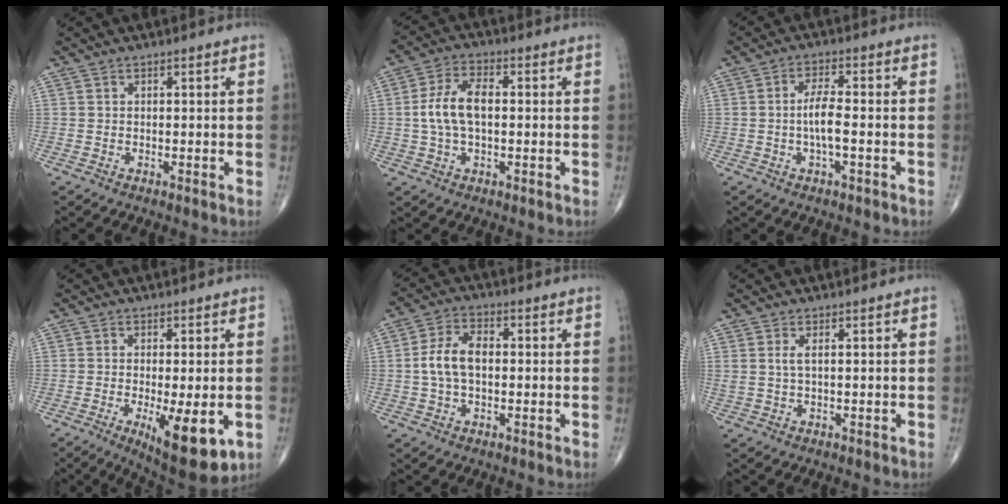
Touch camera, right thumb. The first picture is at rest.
{"total": 8.5, "force": [0.1, 4.4, 7.2], "torque": [-0.146, 0.017, -0.003]}
{"total": 4.7, "force": [-0.9, 1.1, 4.5], "torque": [-0.096, 0.012, -0.019]}
{"total": 11.7, "force": [-3.5, 3.6, 10.5], "torque": [-0.153, -0.023, -0.043]}
{"total": 7.4, "force": [-0.1, 4.4, 5.9], "torque": [-0.117, 0.018, -0.007]}
{"total": 1.7, "force": [0.5, 0.5, 1.5], "torque": [-0.040, 0.006, 0.016]}